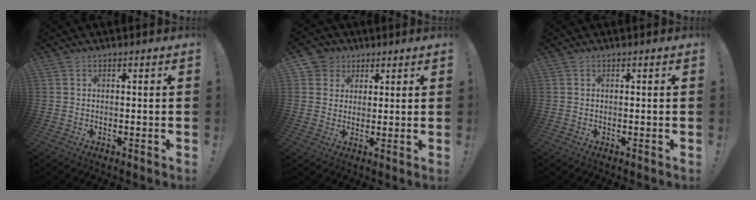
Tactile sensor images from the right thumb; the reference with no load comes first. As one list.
[{"total": 5.7, "force": [2.4, 5.2, 0.6], "torque": [-0.010, -0.014, 0.047]}, {"total": 0.0}]